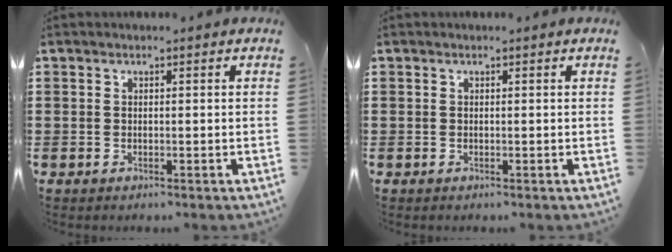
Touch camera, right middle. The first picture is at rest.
{"total": 0.0}